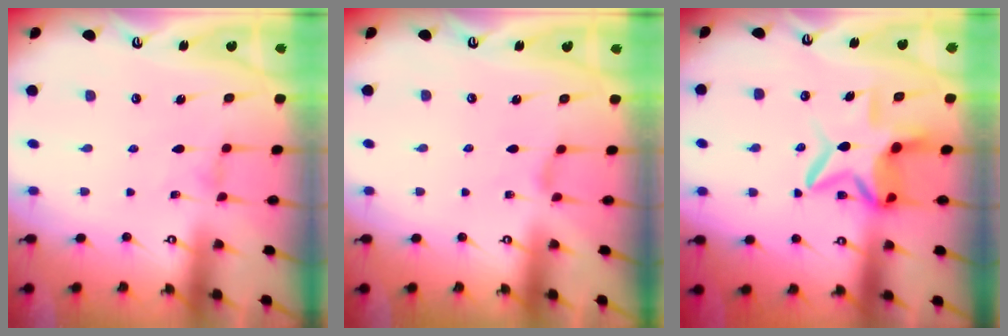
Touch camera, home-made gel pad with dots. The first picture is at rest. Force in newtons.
{"total": 1.7, "press": 1.6, "slide": 0.4}
{"total": 10.9, "press": 10.8, "slide": 1.5}